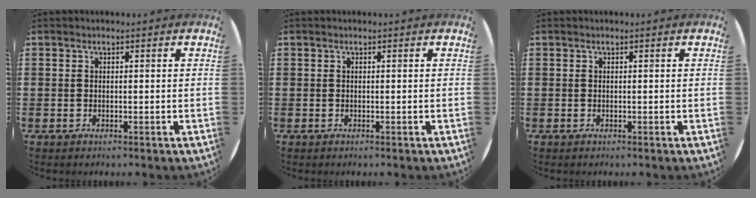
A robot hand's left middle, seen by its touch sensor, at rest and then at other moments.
{"total": 0.0}
{"total": 0.0}